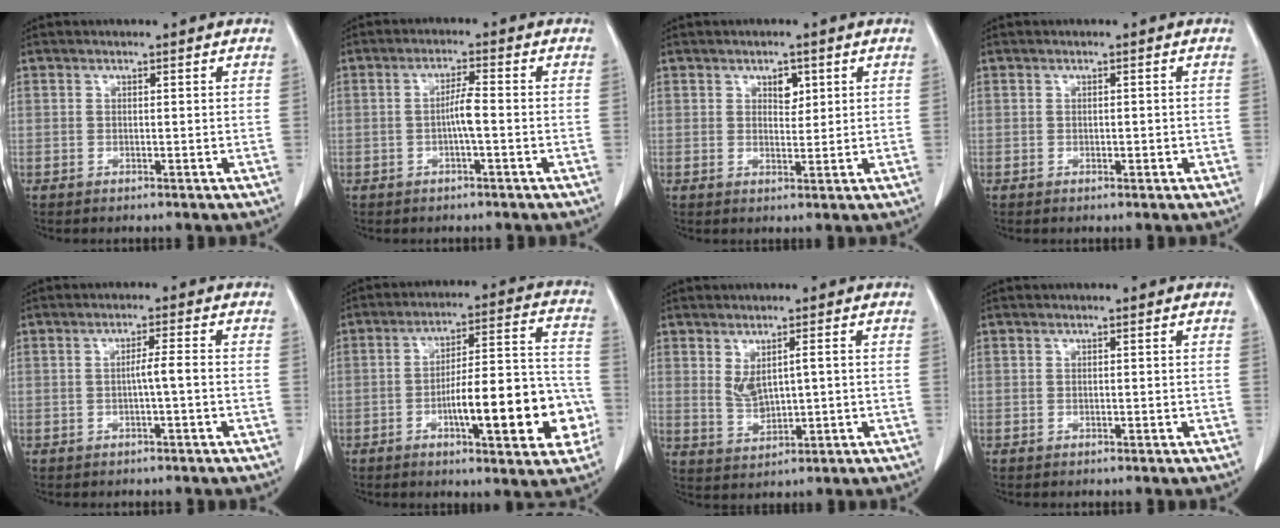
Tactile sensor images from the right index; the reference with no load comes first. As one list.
[{"total": 3.2, "force": [-0.6, 0.0, 3.1], "torque": [-0.057, 0.003, -0.011]}, {"total": 2.6, "force": [1.3, 1.5, 1.6], "torque": [-0.020, -0.001, 0.021]}, {"total": 0.8, "force": [-0.1, 0.4, 0.6], "torque": [-0.010, -0.001, 0.001]}, {"total": 2.4, "force": [-0.6, -0.3, 2.3], "torque": [-0.035, 0.002, -0.009]}, {"total": 16.7, "force": [-5.1, 3.6, 15.4], "torque": [-0.216, 0.025, -0.070]}, {"total": 4.1, "force": [0.7, 1.5, 3.8], "torque": [-0.076, 0.000, 0.027]}, {"total": 0.0}]